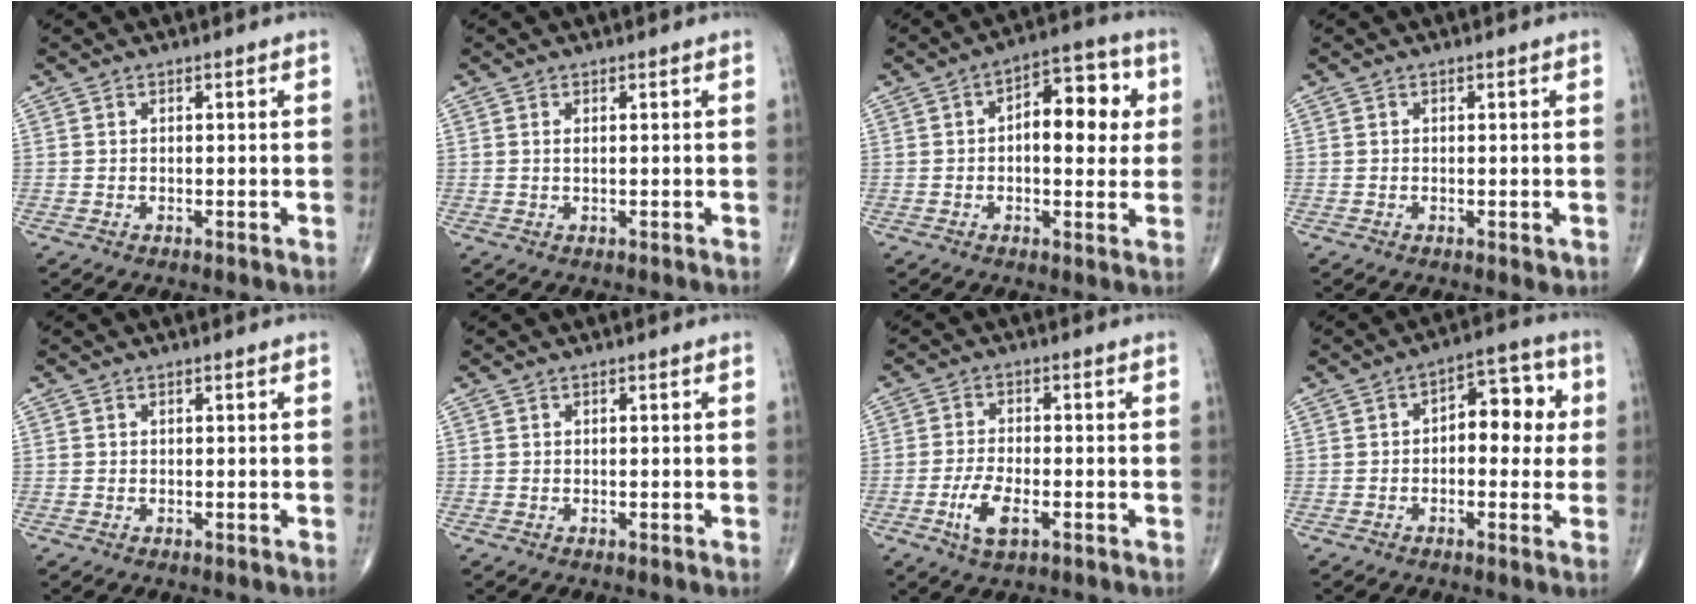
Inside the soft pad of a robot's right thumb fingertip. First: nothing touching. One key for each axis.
{"total": 0.6, "fx": 0.2, "fy": 0.1, "fz": 0.5, "tx": -0.017, "ty": 0.000, "tz": 0.005}
{"total": 11.4, "fx": 1.5, "fy": 5.9, "fz": 9.6, "tx": -0.098, "ty": 0.017, "tz": 0.015}
{"total": 0.5, "fx": -0.1, "fy": 0.3, "fz": 0.4, "tx": -0.003, "ty": -0.001, "tz": -0.002}
{"total": 0.0}
{"total": 0.0}
{"total": 6.1, "fx": -2.4, "fy": 2.5, "fz": 5.0, "tx": -0.100, "ty": 0.006, "tz": -0.043}
{"total": 9.4, "fx": 0.8, "fy": 5.5, "fz": 7.6, "tx": -0.058, "ty": 0.026, "tz": 0.003}